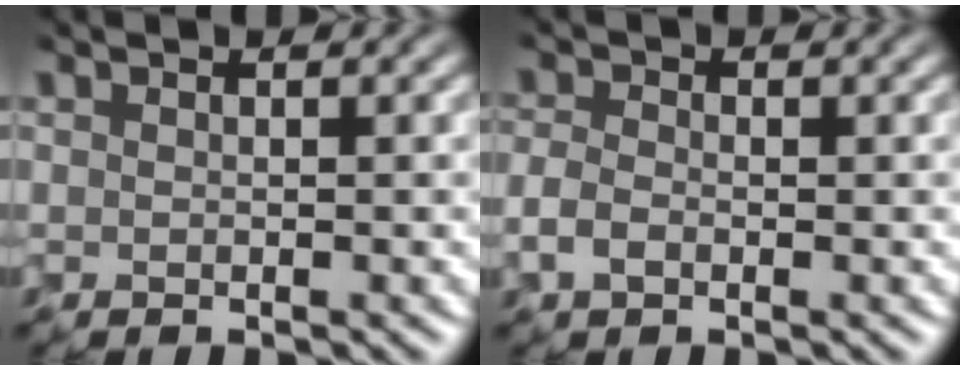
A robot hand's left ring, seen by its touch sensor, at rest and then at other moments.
{"total": 1.6, "force": [-1.4, 0.6, 0.3], "torque": [-0.018, 0.001, -0.020]}